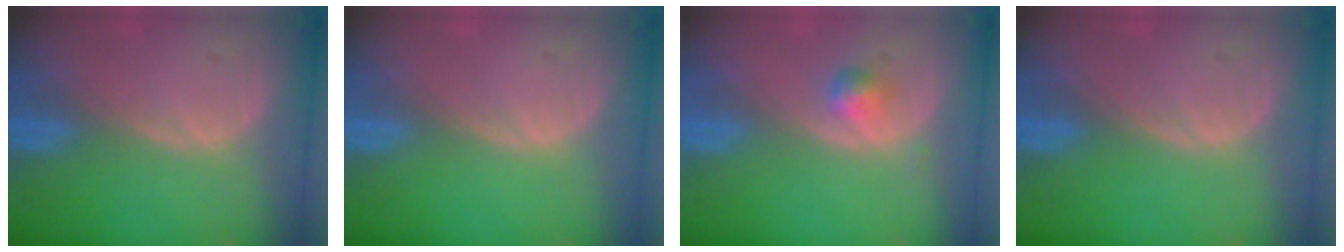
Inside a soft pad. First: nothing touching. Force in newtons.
{"total": 0.0}
{"total": 2.0, "press": 2.0, "slide": 0.2}
{"total": 0.0}